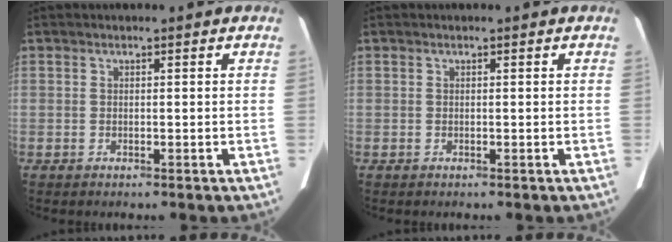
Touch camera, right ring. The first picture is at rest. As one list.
[{"total": 0.0}]